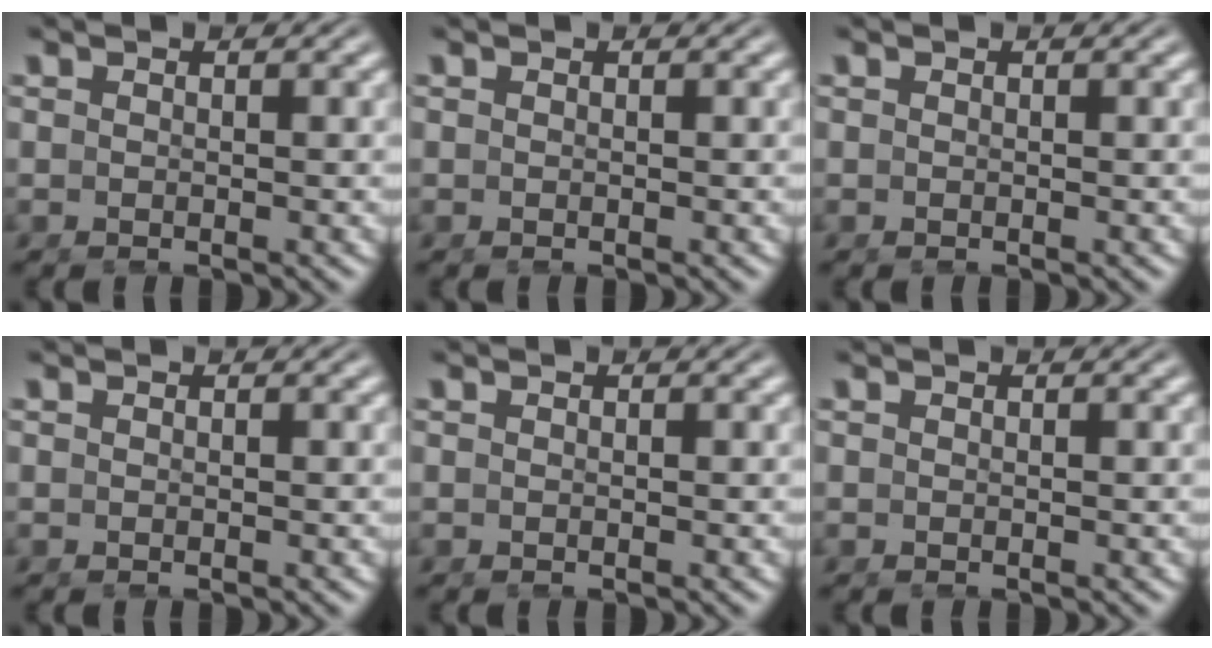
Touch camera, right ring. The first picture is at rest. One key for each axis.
{"total": 0.0}
{"total": 0.0}
{"total": 0.0}
{"total": 0.0}
{"total": 0.0}